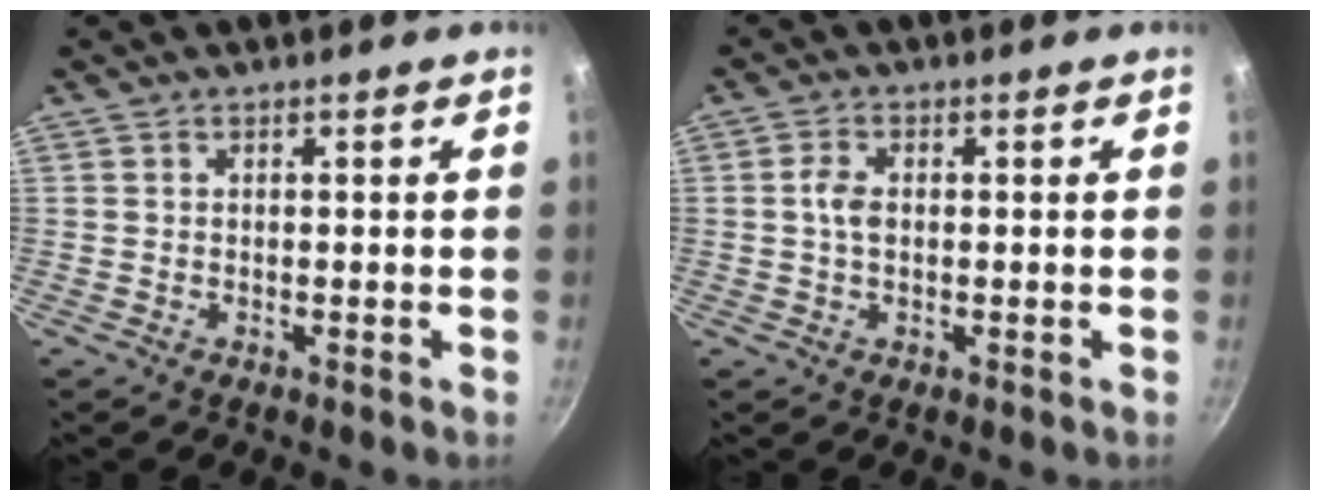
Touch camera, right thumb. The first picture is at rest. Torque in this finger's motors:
{"motor_torque": [-0.24, 0.37, 0.08, 0.55, 0.12]}